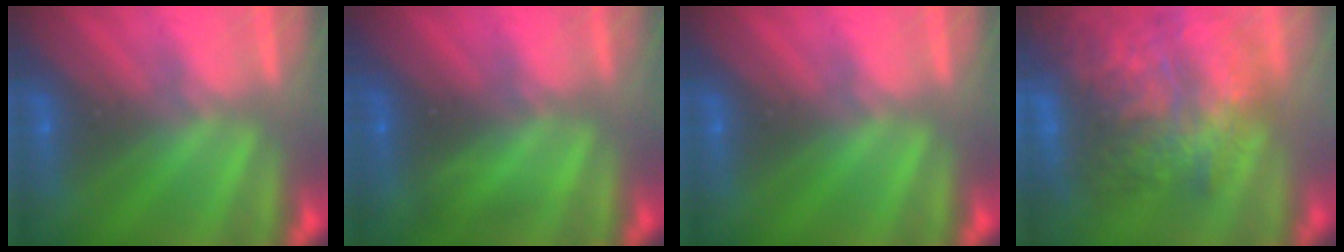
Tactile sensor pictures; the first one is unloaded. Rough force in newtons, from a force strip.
{"total": 1.9}
{"total": 0.0}
{"total": 8.1}